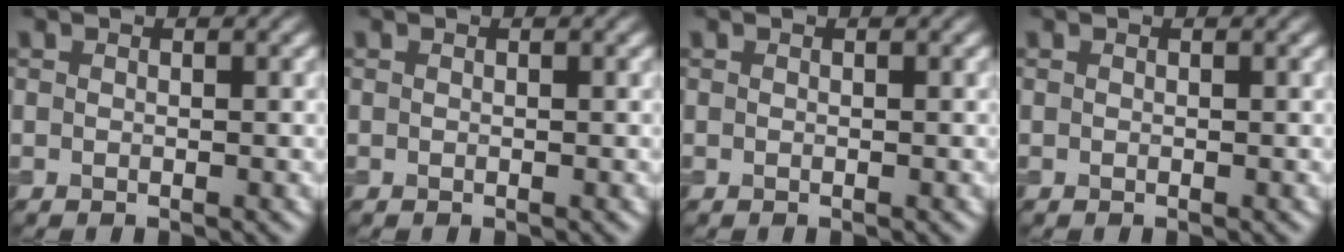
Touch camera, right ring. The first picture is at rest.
{"total": 0.0}
{"total": 0.0}
{"total": 0.0}